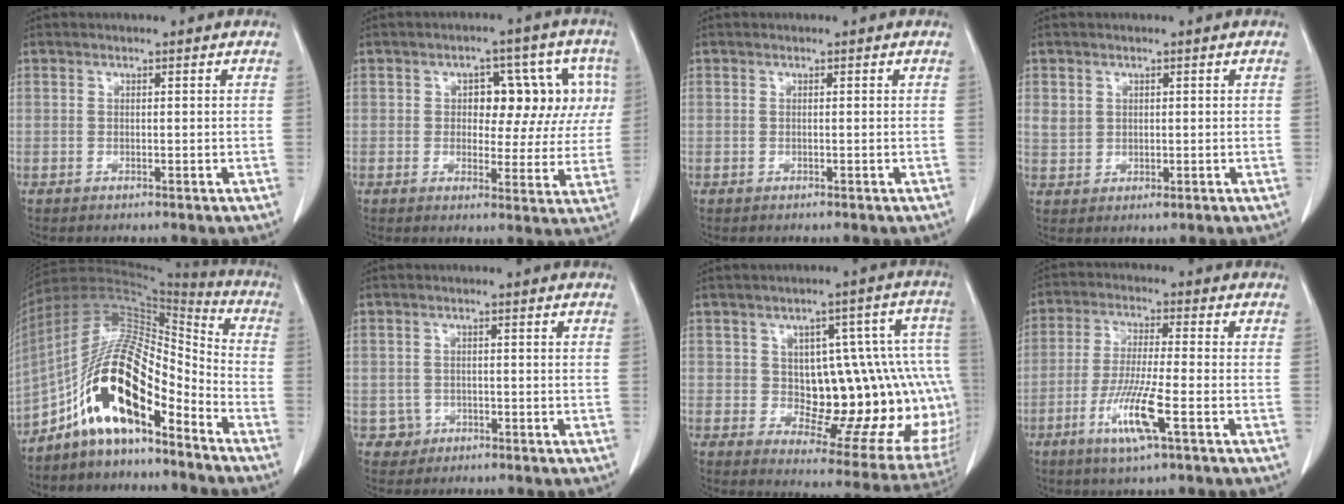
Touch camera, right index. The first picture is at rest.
{"total": 10.2, "force": [2.1, 5.7, 8.3], "torque": [-0.086, 0.034, 0.027]}
{"total": 0.0}
{"total": 2.9, "force": [0.9, 2.5, 1.1], "torque": [-0.020, -0.002, 0.023]}
{"total": 15.7, "force": [-8.8, 4.8, 12.1], "torque": [-0.232, 0.033, -0.155]}
{"total": 2.4, "force": [-0.9, 2.2, -0.2], "torque": [0.015, 0.012, -0.014]}
{"total": 19.6, "force": [-0.5, 7.5, 18.1], "torque": [-0.158, 0.039, 0.014]}
{"total": 9.1, "force": [-3.8, 0.1, 8.2], "torque": [-0.165, -0.017, -0.074]}